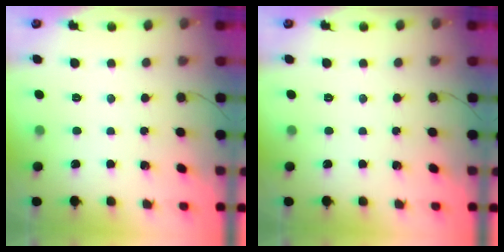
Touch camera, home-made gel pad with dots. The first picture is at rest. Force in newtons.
{"total": 0.0}